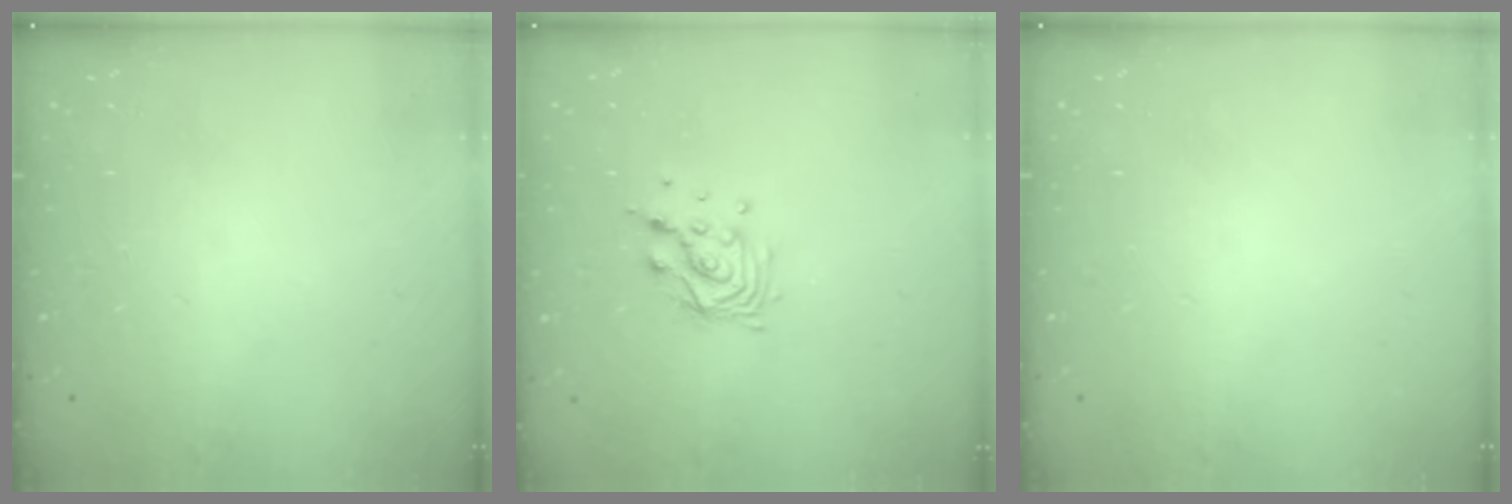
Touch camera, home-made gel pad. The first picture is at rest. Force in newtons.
{"total": 9.3, "press": 9.3, "slide": 0.4}
{"total": 0.0}